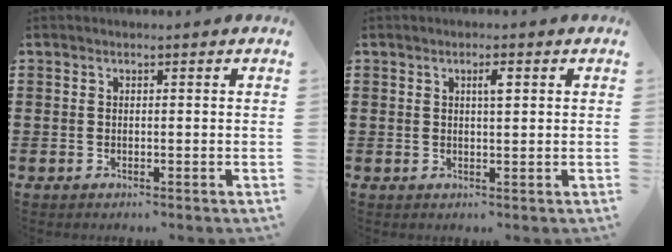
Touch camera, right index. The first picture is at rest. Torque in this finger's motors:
{"motor_torque": [0.37, -0.17, 0.04, 0.05]}